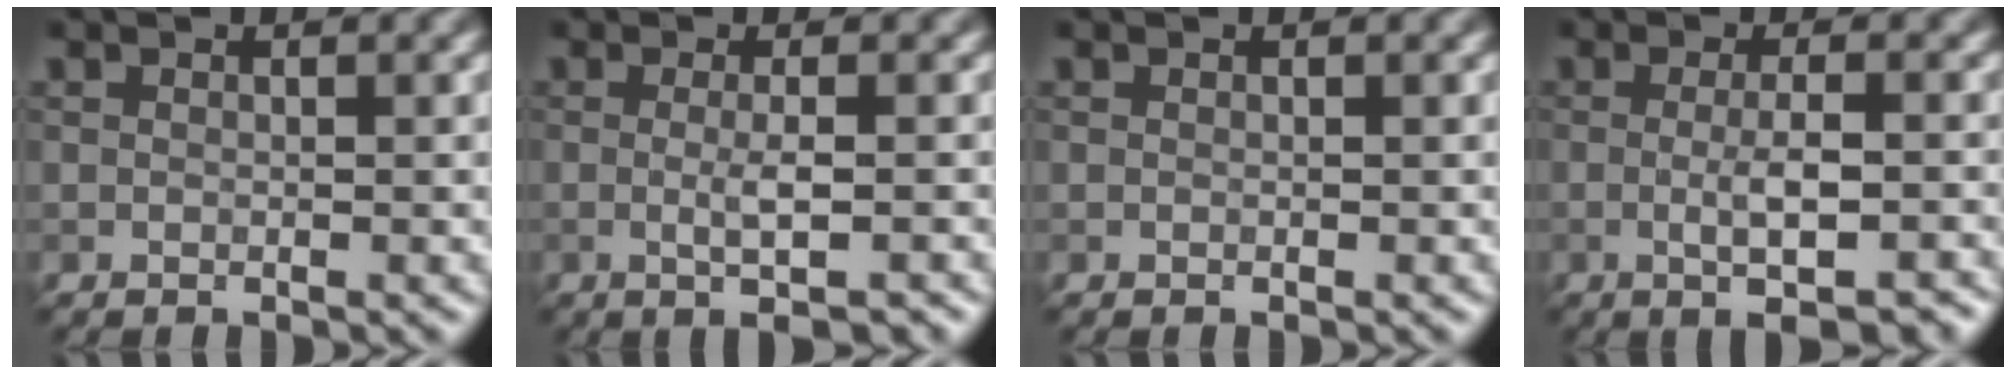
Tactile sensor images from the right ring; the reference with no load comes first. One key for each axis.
{"total": 2.9, "fx": -0.4, "fy": 0.6, "fz": 2.8, "tx": -0.046, "ty": -0.005, "tz": -0.005}
{"total": 0.0}
{"total": 4.5, "fx": -1.0, "fy": 1.1, "fz": 4.3, "tx": -0.068, "ty": -0.005, "tz": -0.012}